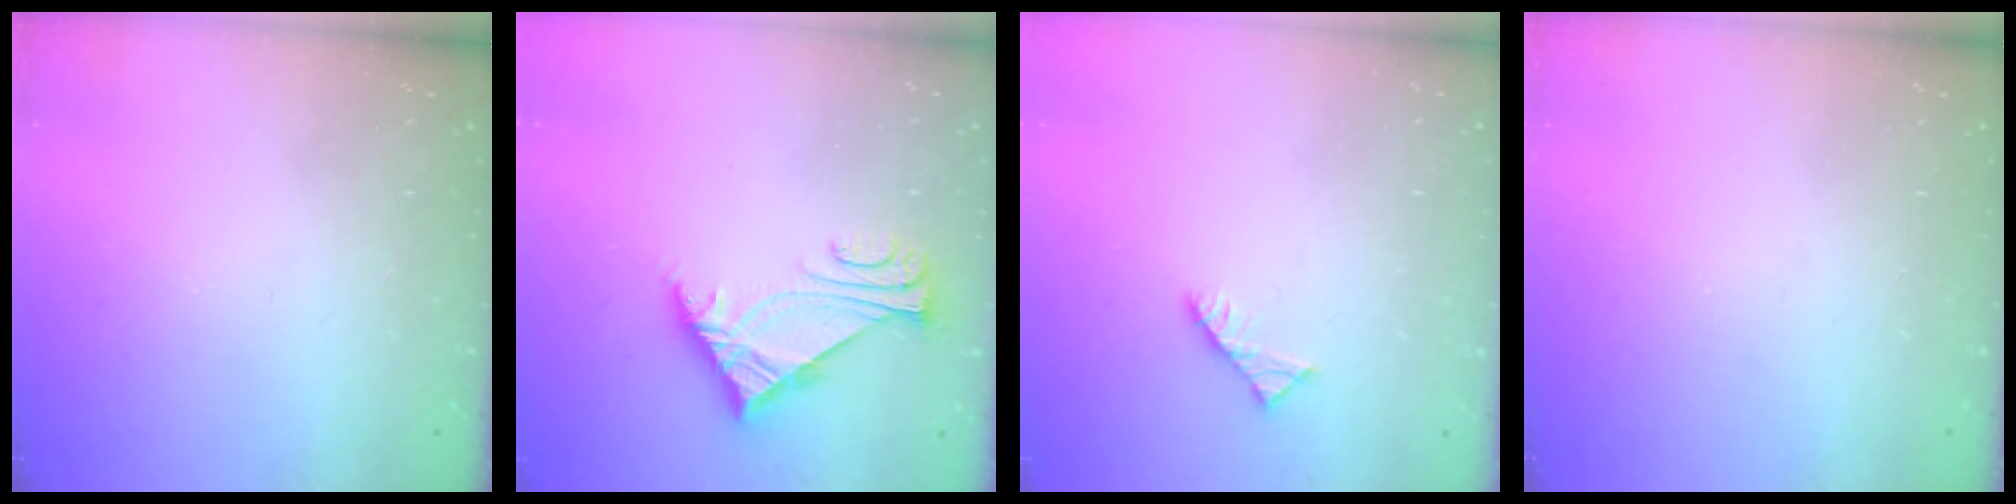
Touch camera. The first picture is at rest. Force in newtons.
{"total": 6.4, "press": 6.4, "slide": 0.8}
{"total": 3.0, "press": 3.0, "slide": 0.4}
{"total": 0.0}